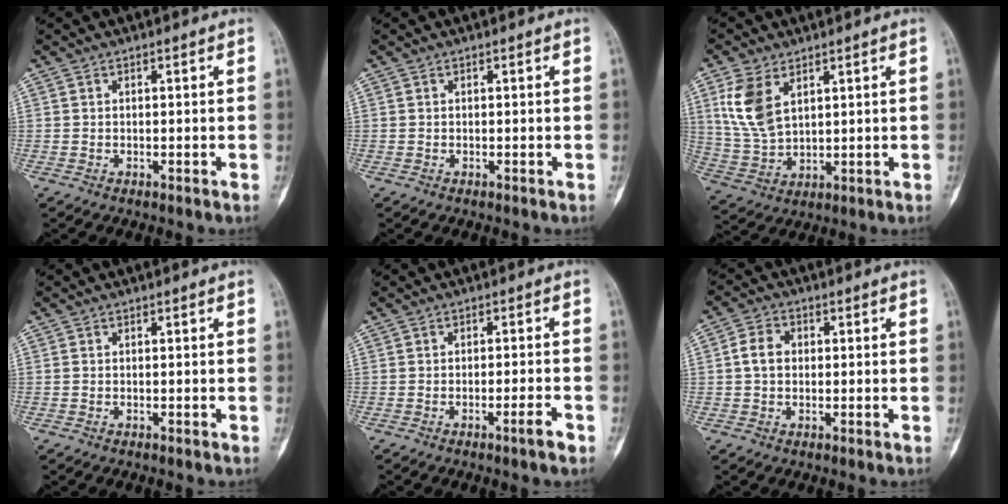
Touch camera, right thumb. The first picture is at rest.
{"total": 0.0}
{"total": 9.9, "force": [4.2, 5.8, 6.8], "torque": [-0.134, -0.013, 0.094]}
{"total": 0.0}
{"total": 2.9, "force": [-1.8, 0.1, 2.3], "torque": [-0.039, 0.008, -0.028]}
{"total": 4.6, "force": [0.4, 3.6, 2.9], "torque": [-0.046, 0.010, -0.001]}